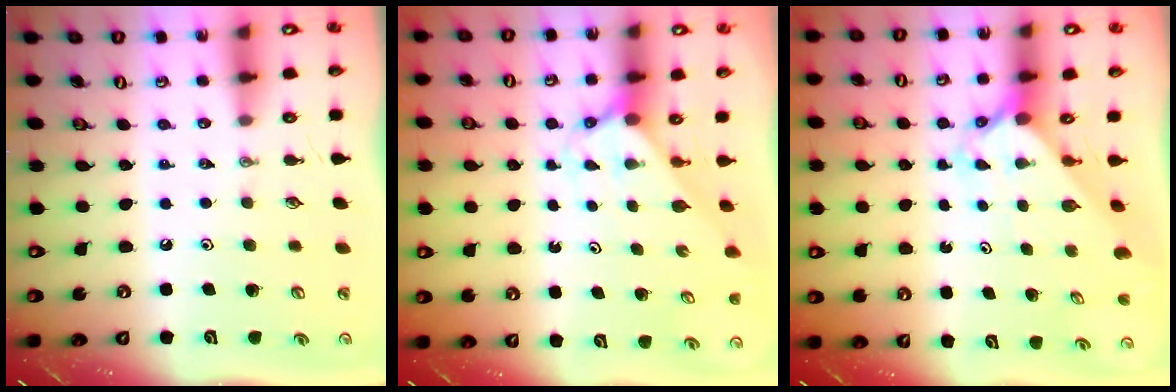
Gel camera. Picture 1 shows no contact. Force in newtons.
{"total": 2.5, "press": 2.5, "slide": 0.2}
{"total": 2.5, "press": 2.5, "slide": 0.3}